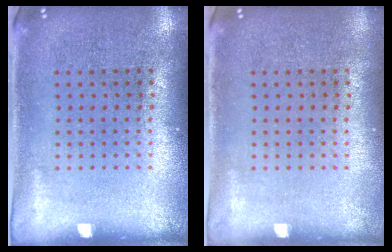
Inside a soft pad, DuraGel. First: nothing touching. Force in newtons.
{"total": 0.0}